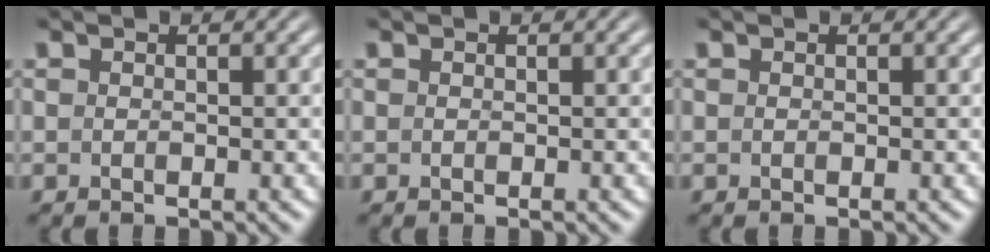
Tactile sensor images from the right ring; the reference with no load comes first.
{"total": 0.0}
{"total": 0.0}